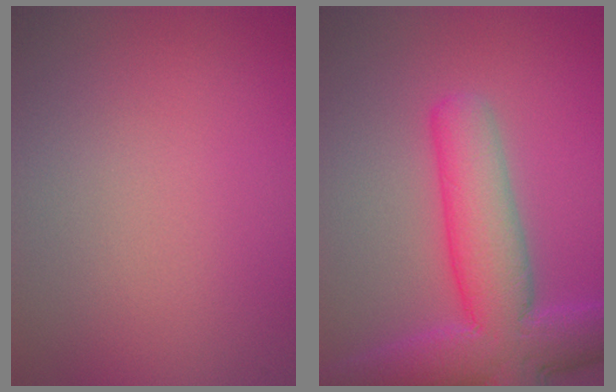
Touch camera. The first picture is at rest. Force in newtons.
{"total": 8.2, "press": 8.2, "slide": 0.4}